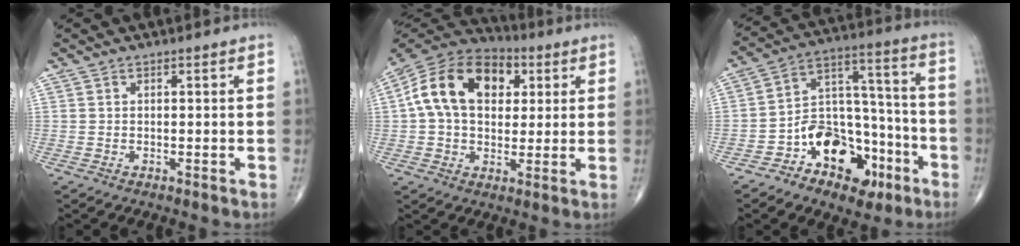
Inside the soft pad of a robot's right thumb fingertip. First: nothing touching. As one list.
[{"total": 18.2, "force": [4.1, 12.3, 12.7], "torque": [-0.208, 0.014, 0.061]}, {"total": 16.4, "force": [-8.1, 10.7, 9.5], "torque": [-0.101, 0.086, -0.128]}]